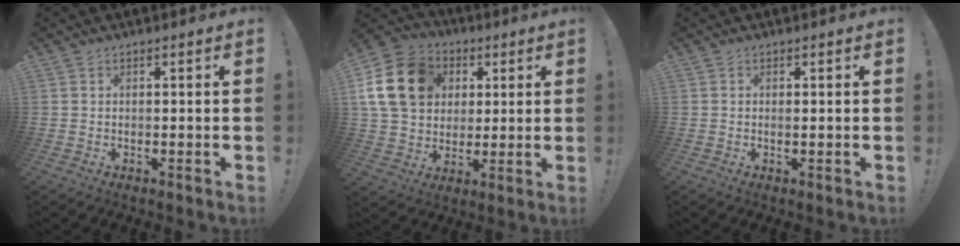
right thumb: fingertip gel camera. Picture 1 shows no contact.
{"total": 19.8, "force": [5.2, 15.5, 11.1], "torque": [-0.189, -0.007, 0.109]}
{"total": 0.7, "force": [0.5, -0.1, 0.5], "torque": [0.004, -0.006, 0.007]}